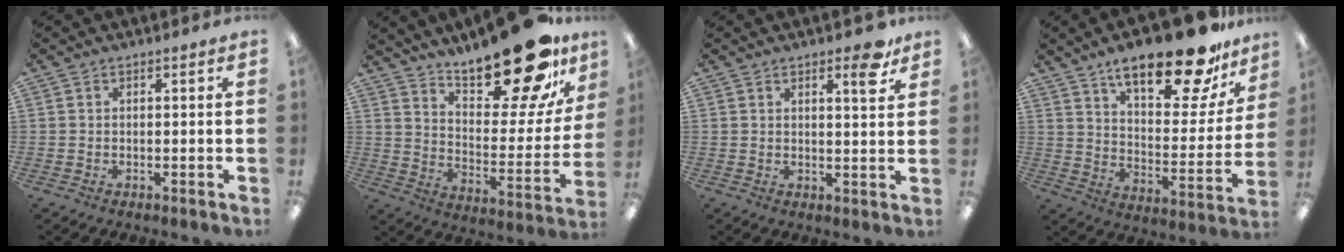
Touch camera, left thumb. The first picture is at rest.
{"total": 25.7, "force": [19.9, 8.5, 13.9], "torque": [-0.188, -0.134, 0.328]}
{"total": 6.1, "force": [4.0, 1.7, 4.2], "torque": [-0.046, -0.023, 0.059]}
{"total": 23.3, "force": [17.2, 7.6, 13.8], "torque": [-0.201, -0.111, 0.283]}